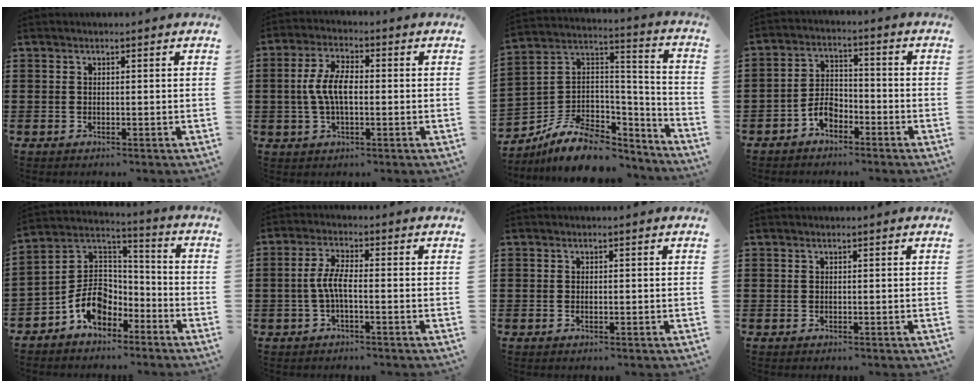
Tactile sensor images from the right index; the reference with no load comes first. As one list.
[{"total": 6.6, "force": [-0.3, 3.0, 5.9], "torque": [-0.135, -0.001, -0.014]}, {"total": 10.5, "force": [-6.9, 6.3, 4.8], "torque": [-0.107, 0.020, -0.126]}, {"total": 4.7, "force": [-3.0, 2.8, 2.3], "torque": [-0.058, 0.008, -0.061]}, {"total": 8.9, "force": [-4.4, 6.4, 4.3], "torque": [-0.106, 0.014, -0.086]}, {"total": 4.3, "force": [-1.1, 1.1, 4.0], "torque": [-0.101, -0.006, -0.030]}, {"total": 0.6, "force": [-0.2, 0.3, 0.5], "torque": [-0.013, -0.002, -0.003]}, {"total": 0.0}]